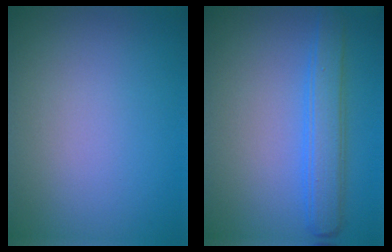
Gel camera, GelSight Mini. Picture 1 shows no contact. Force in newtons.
{"total": 3.6, "press": 3.6, "slide": 0.3}